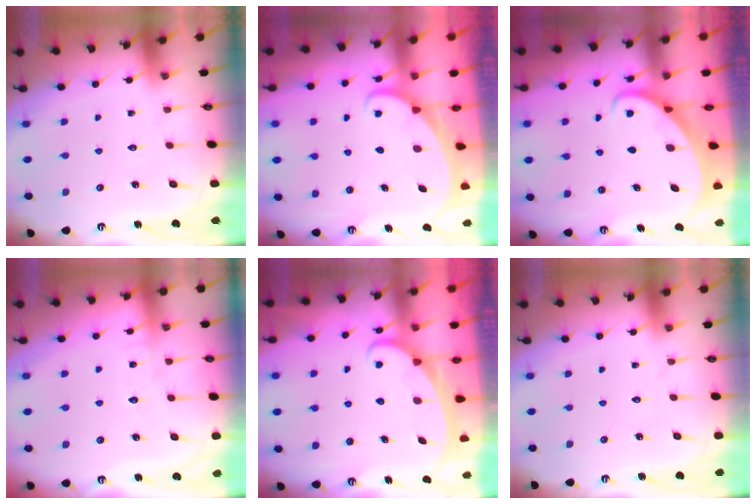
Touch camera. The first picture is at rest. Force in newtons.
{"total": 1.9, "press": 1.9, "slide": 0.1}
{"total": 2.8, "press": 2.8, "slide": 0.2}
{"total": 4.4, "press": 4.4, "slide": 0.4}
{"total": 2.5, "press": 2.4, "slide": 0.4}
{"total": 0.0}